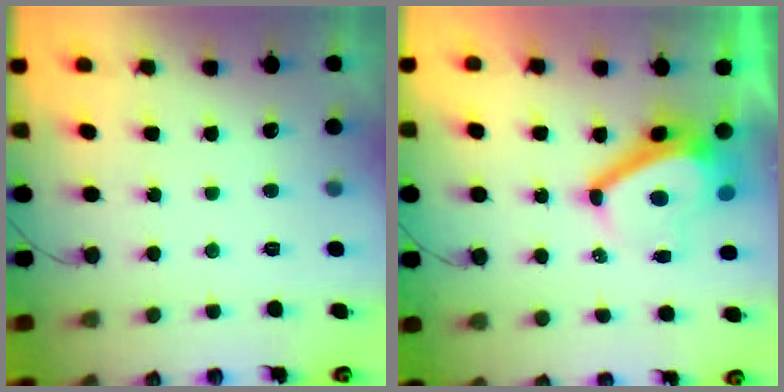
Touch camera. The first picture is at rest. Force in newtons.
{"total": 9.6, "press": 9.6, "slide": 1.0}